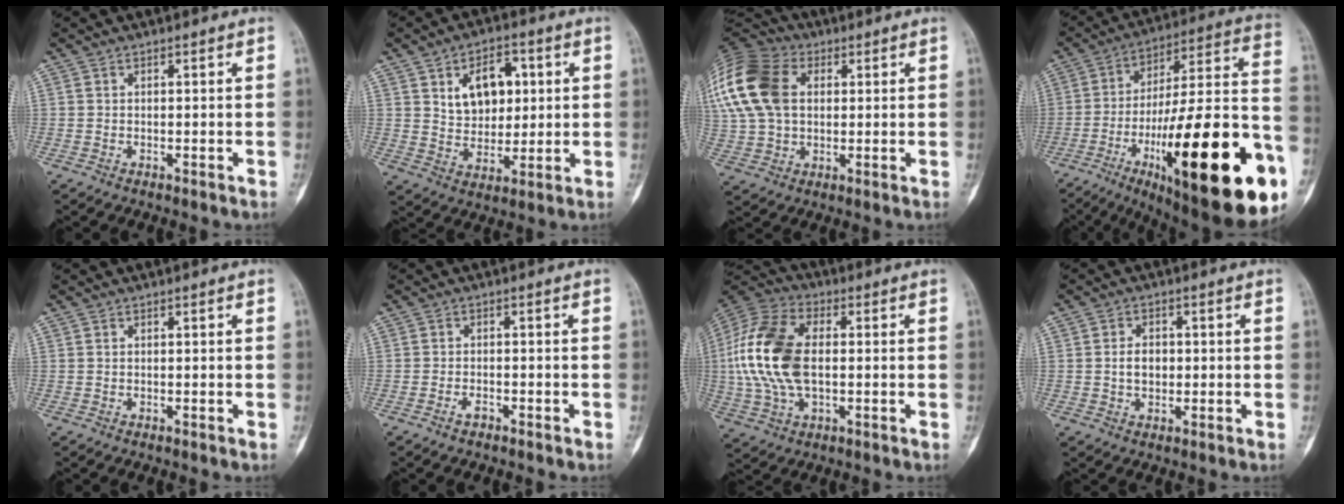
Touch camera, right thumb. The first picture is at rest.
{"total": 10.9, "force": [3.2, 7.3, 7.3], "torque": [-0.075, -0.010, 0.057]}
{"total": 23.1, "force": [5.8, 16.2, 15.4], "torque": [-0.361, 0.040, 0.109]}
{"total": 36.0, "force": [-13.4, 9.0, 32.2], "torque": [-0.421, 0.049, -0.202]}
{"total": 0.0}
{"total": 1.5, "force": [-1.2, 0.6, 0.8], "torque": [-0.018, 0.006, -0.023]}
{"total": 18.5, "force": [0.3, 10.8, 15.0], "torque": [-0.325, 0.013, 0.005]}
{"total": 3.8, "force": [-0.1, 2.8, 2.6], "torque": [-0.035, 0.006, -0.003]}